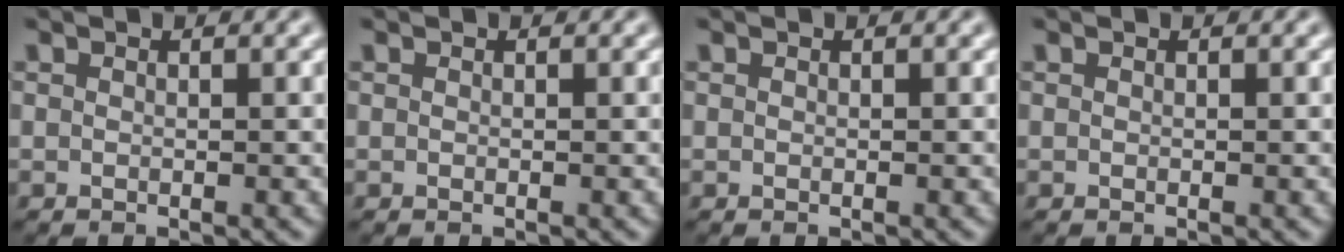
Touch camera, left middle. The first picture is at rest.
{"total": 0.0}
{"total": 0.0}
{"total": 0.0}